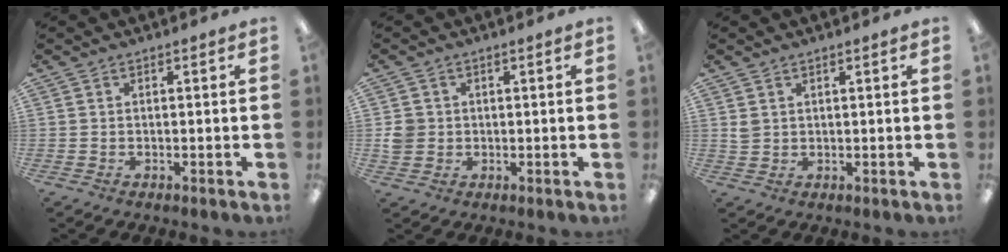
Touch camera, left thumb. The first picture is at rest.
{"total": 3.4, "force": [0.2, 3.3, 0.8], "torque": [-0.011, 0.002, 0.003]}
{"total": 1.8, "force": [1.1, 1.3, 0.7], "torque": [-0.016, 0.002, 0.021]}